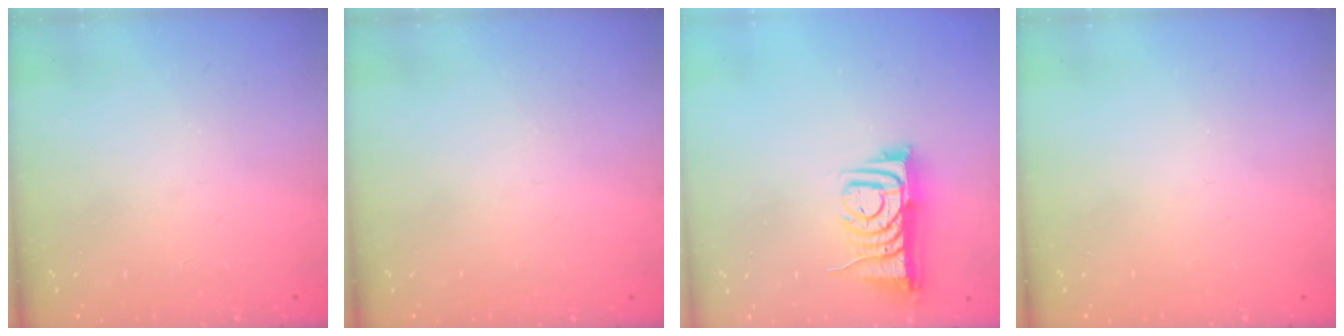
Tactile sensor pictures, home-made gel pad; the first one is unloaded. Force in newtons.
{"total": 0.0}
{"total": 8.0, "press": 8.0, "slide": 0.4}
{"total": 0.0}